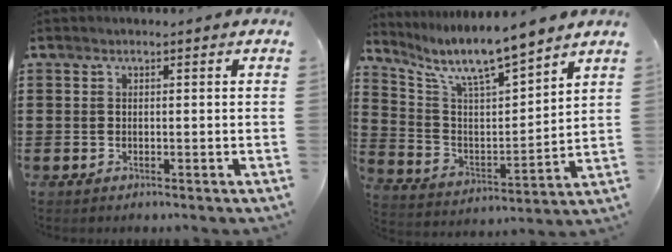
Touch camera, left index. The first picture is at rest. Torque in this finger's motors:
{"motor_torque": [1.06, 1.08, 0.29, 0.21]}